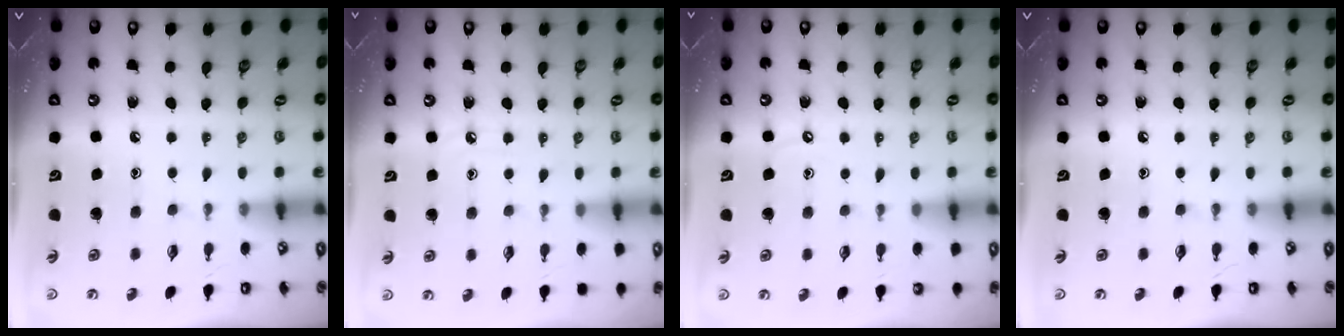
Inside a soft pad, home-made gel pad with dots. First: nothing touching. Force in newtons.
{"total": 4.6, "press": 4.6, "slide": 0.7}
{"total": 3.6, "press": 3.6, "slide": 0.4}
{"total": 0.0}